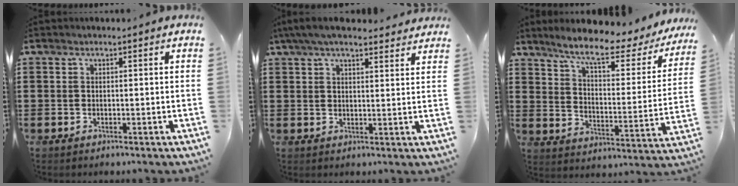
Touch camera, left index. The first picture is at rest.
{"total": 5.4, "force": [4.5, 1.1, 2.7], "torque": [-0.064, -0.007, 0.084]}
{"total": 8.9, "force": [6.8, 1.2, 5.6], "torque": [-0.119, -0.038, 0.107]}